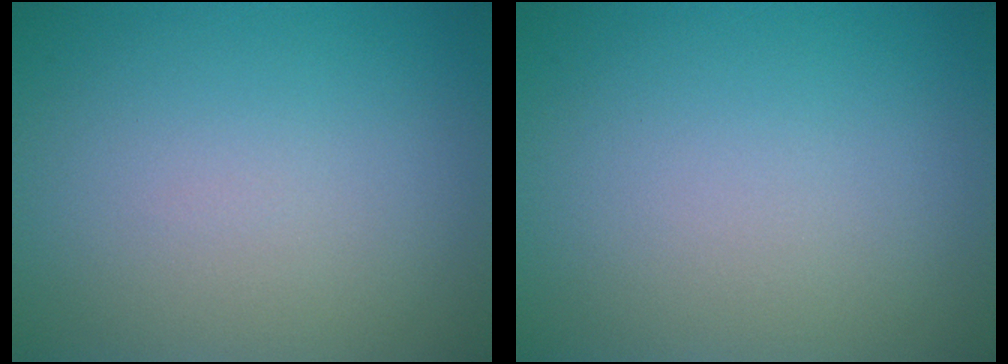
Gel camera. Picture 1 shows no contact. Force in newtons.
{"total": 0.0}